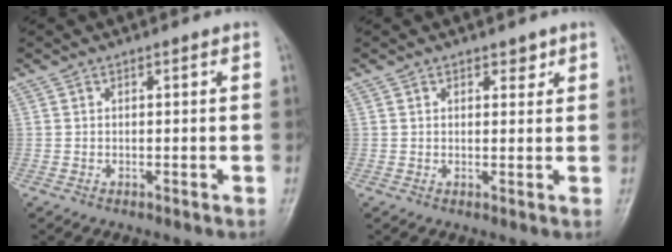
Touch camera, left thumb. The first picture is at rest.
{"total": 1.8, "force": [1.2, 1.1, 0.8], "torque": [0.007, -0.005, 0.013]}